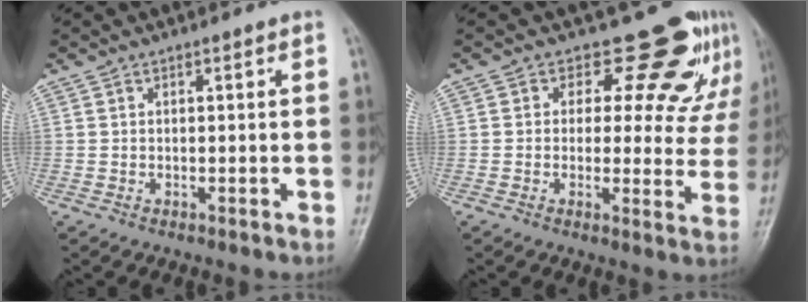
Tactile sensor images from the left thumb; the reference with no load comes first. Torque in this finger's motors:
{"motor_torque": [-0.06, 0.19, -0.09, -0.09, -0.03]}